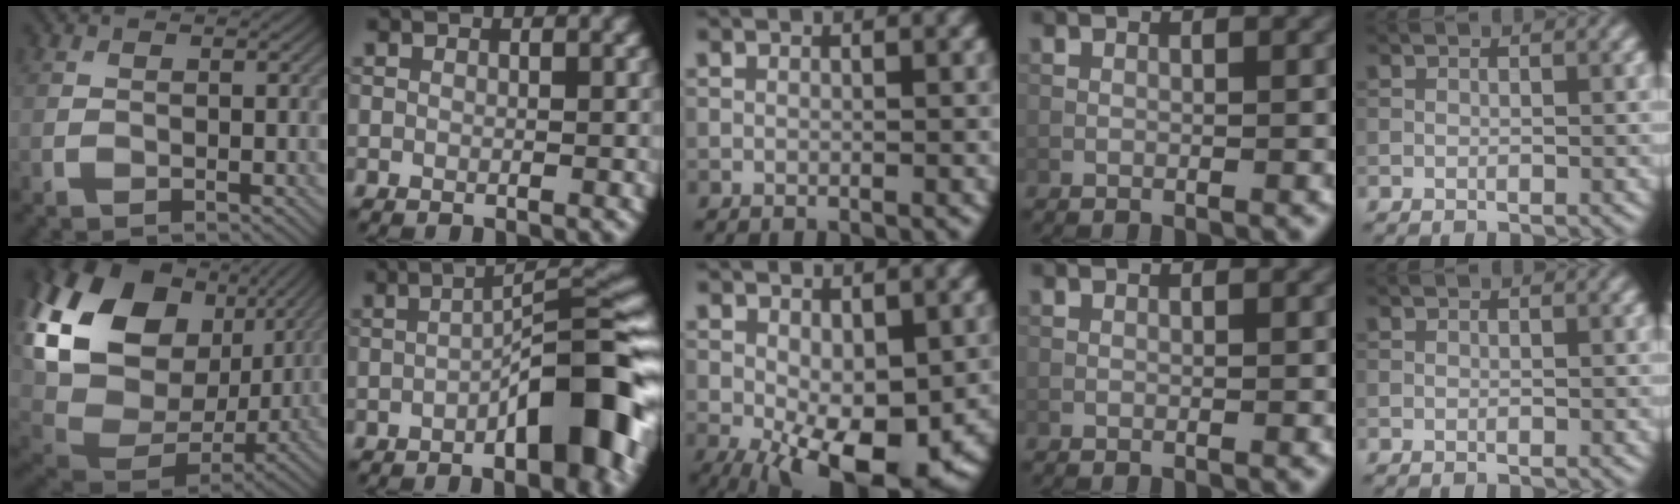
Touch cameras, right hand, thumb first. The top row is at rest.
{"thumb": {"total": 22.2, "force": [7.7, 15.8, 13.6], "torque": [-0.341, 0.026, 0.166]}, "index": {"total": 10.0, "force": [-3.6, 2.6, 9.0], "torque": [-0.113, 0.020, -0.057]}, "middle": {"total": 10.1, "force": [-3.2, 5.0, 8.2], "torque": [-0.141, -0.024, -0.040]}}